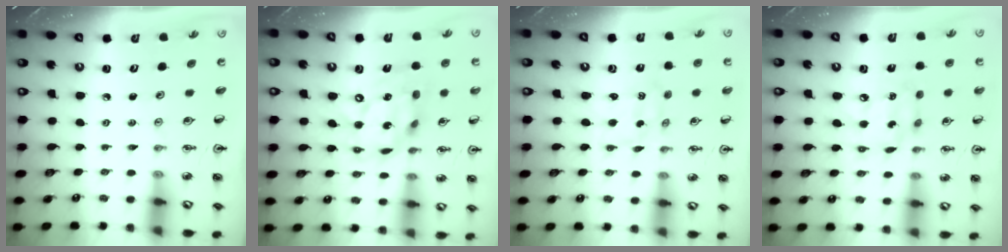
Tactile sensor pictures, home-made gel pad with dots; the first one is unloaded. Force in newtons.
{"total": 16.5, "press": 16.5, "slide": 1.4}
{"total": 1.7, "press": 1.4, "slide": 0.9}
{"total": 10.2, "press": 10.2, "slide": 1.0}